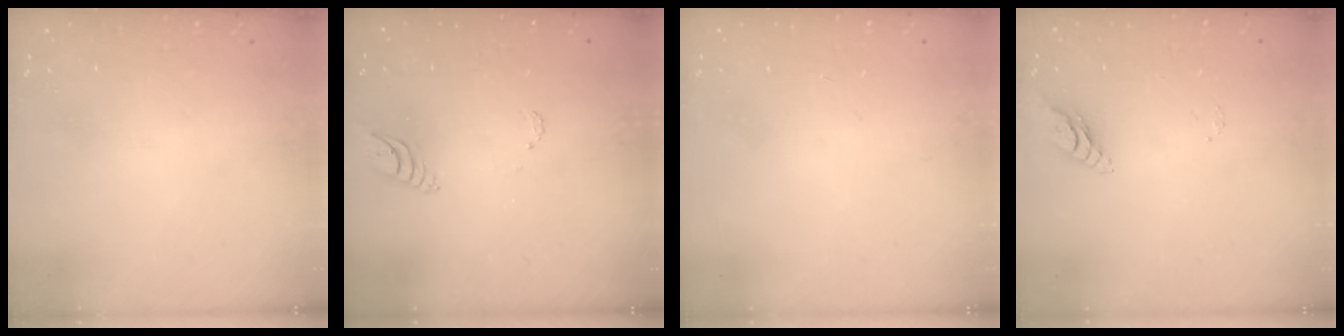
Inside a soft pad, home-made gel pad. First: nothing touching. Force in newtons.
{"total": 4.5, "press": 4.4, "slide": 0.5}
{"total": 0.0}
{"total": 5.2, "press": 5.2, "slide": 0.4}